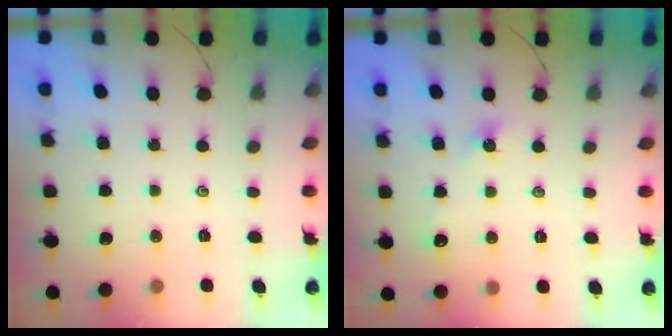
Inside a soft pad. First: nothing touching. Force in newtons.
{"total": 4.2, "press": 4.2, "slide": 0.5}